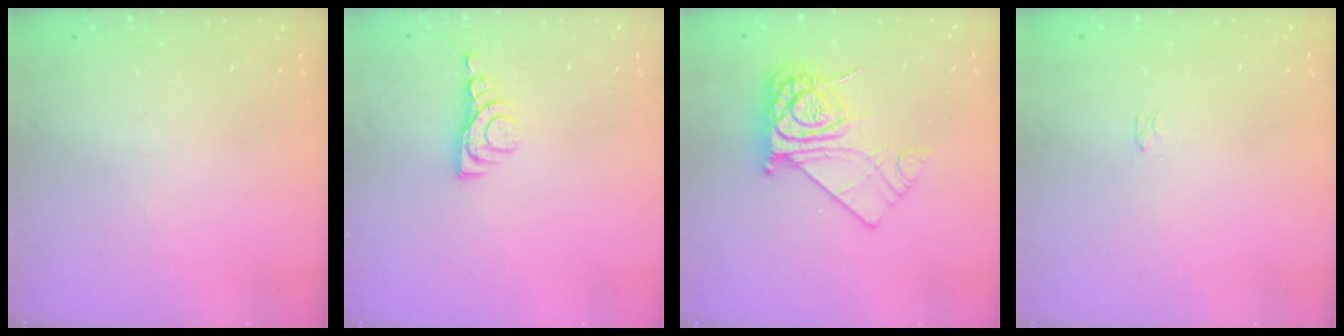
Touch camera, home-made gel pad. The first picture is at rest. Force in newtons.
{"total": 5.0, "press": 4.9, "slide": 0.7}
{"total": 12.8, "press": 12.7, "slide": 1.2}
{"total": 0.0}